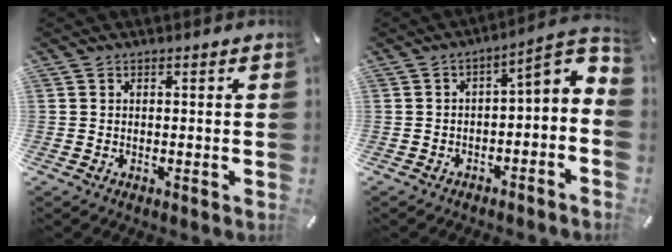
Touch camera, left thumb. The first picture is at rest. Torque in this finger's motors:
{"motor_torque": [-0.19, 0.55, 0.49, 0.49, 0.04]}